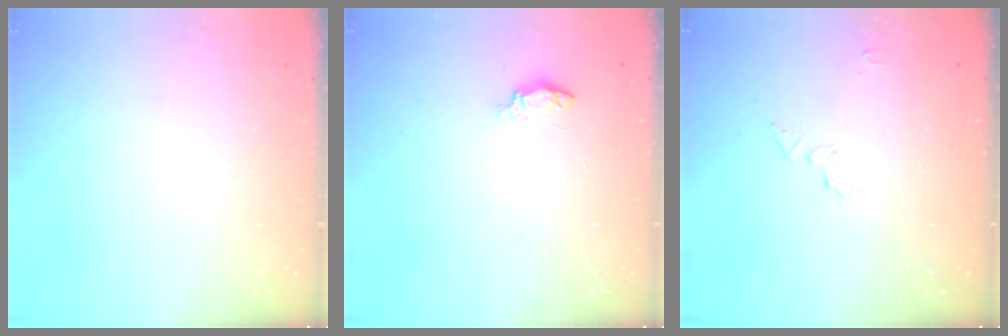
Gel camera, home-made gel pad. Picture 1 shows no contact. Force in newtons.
{"total": 3.9, "press": 3.9, "slide": 0.5}
{"total": 2.8, "press": 2.8, "slide": 0.1}